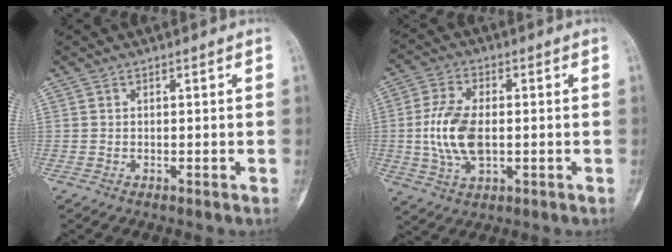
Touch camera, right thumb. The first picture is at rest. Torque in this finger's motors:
{"motor_torque": [1.72, 1.41, 1.06, -1.29, 0.33]}